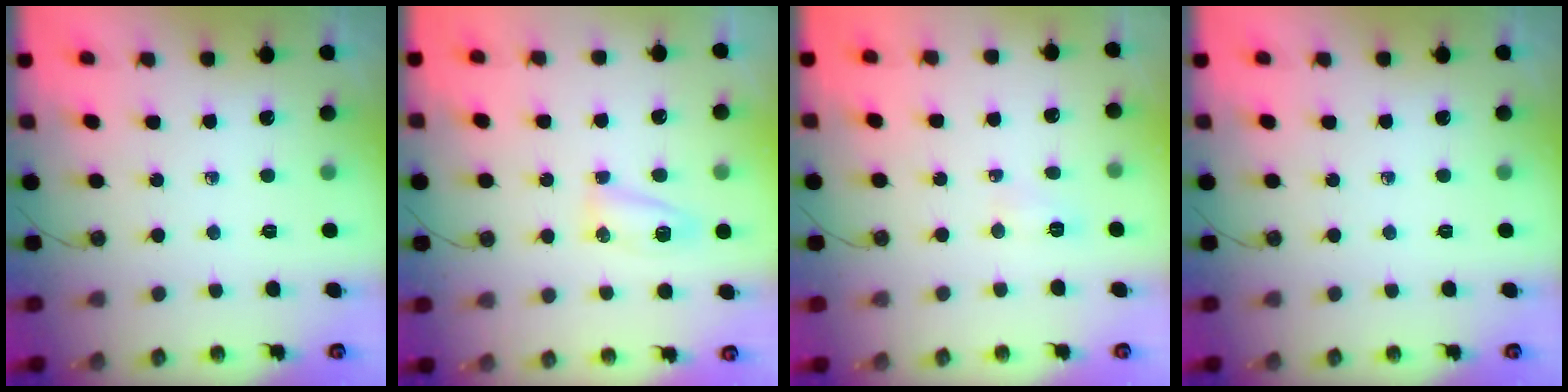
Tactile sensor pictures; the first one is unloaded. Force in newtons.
{"total": 5.8, "press": 5.8, "slide": 0.6}
{"total": 16.7, "press": 5.3, "slide": 15.8}
{"total": 0.0}